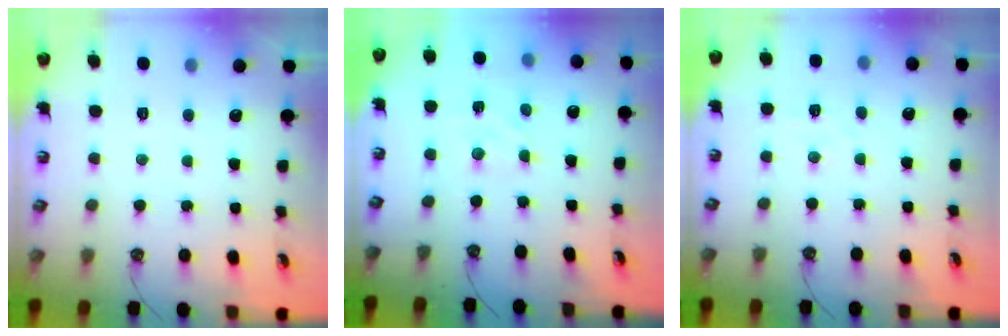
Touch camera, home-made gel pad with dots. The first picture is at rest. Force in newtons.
{"total": 2.3, "press": 2.3, "slide": 0.4}
{"total": 4.7, "press": 4.6, "slide": 0.6}